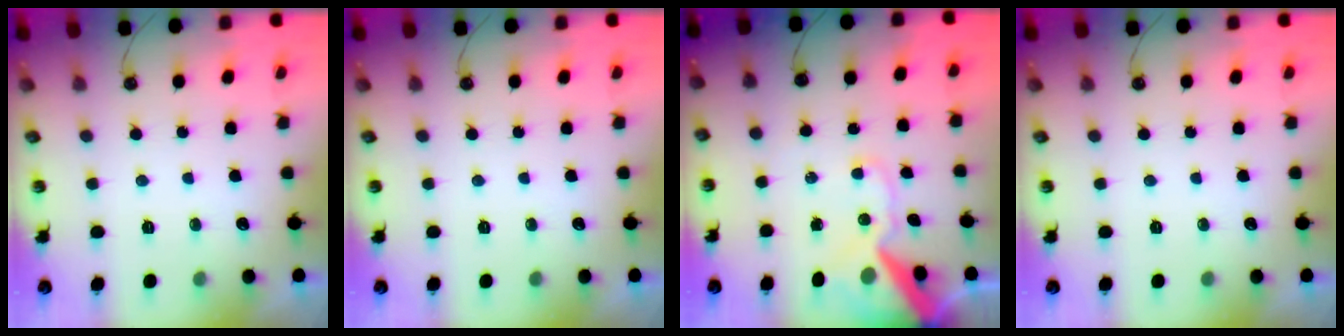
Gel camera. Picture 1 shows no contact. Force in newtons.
{"total": 0.0}
{"total": 14.7, "press": 14.5, "slide": 2.2}
{"total": 0.0}